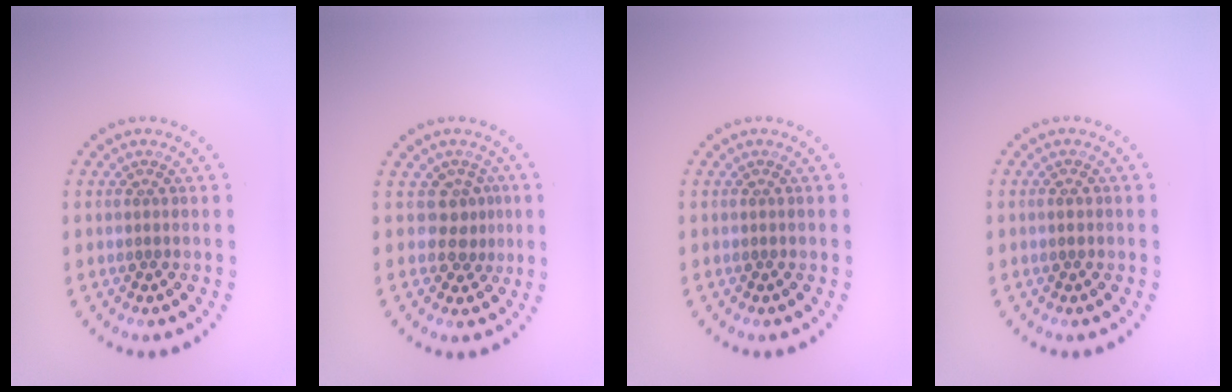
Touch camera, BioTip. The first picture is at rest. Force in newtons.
{"total": 2.3, "press": 1.5, "slide": 1.7}
{"total": 0.0}
{"total": 0.9, "press": 0.9, "slide": 0.1}